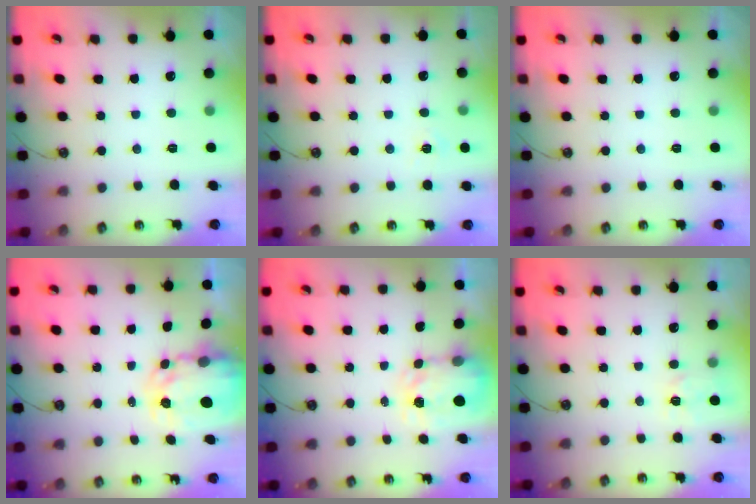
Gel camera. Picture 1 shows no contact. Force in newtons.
{"total": 3.8, "press": 3.8, "slide": 0.5}
{"total": 0.0}
{"total": 5.5, "press": 5.5, "slide": 0.3}
{"total": 3.8, "press": 3.8, "slide": 0.5}
{"total": 3.4, "press": 3.4, "slide": 0.4}